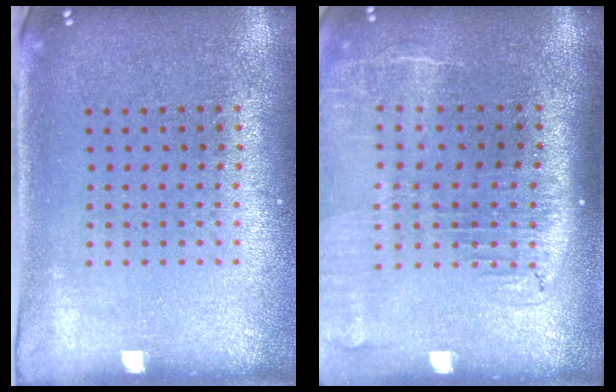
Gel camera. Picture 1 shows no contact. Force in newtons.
{"total": 2.2, "press": 1.8, "slide": 1.3}